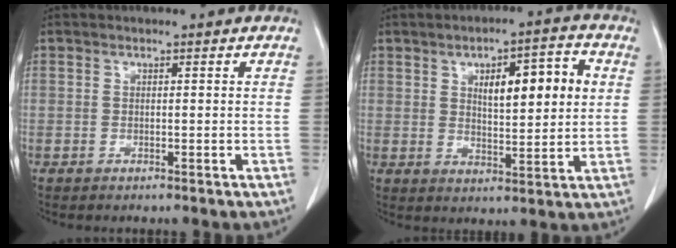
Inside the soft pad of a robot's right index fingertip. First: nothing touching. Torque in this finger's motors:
{"motor_torque": [0.43, 0.34, 0.14, 0.04]}